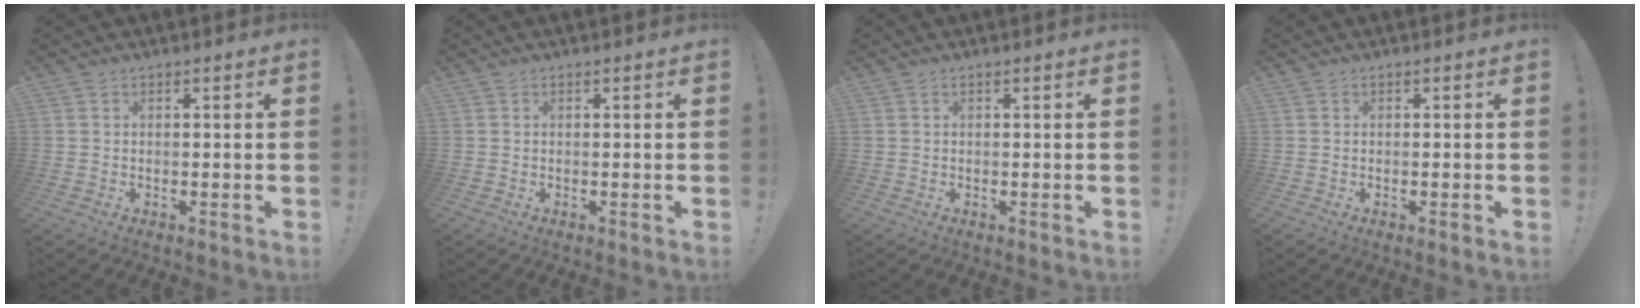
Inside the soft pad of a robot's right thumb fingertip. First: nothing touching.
{"total": 0.0}
{"total": 0.0}
{"total": 0.0}